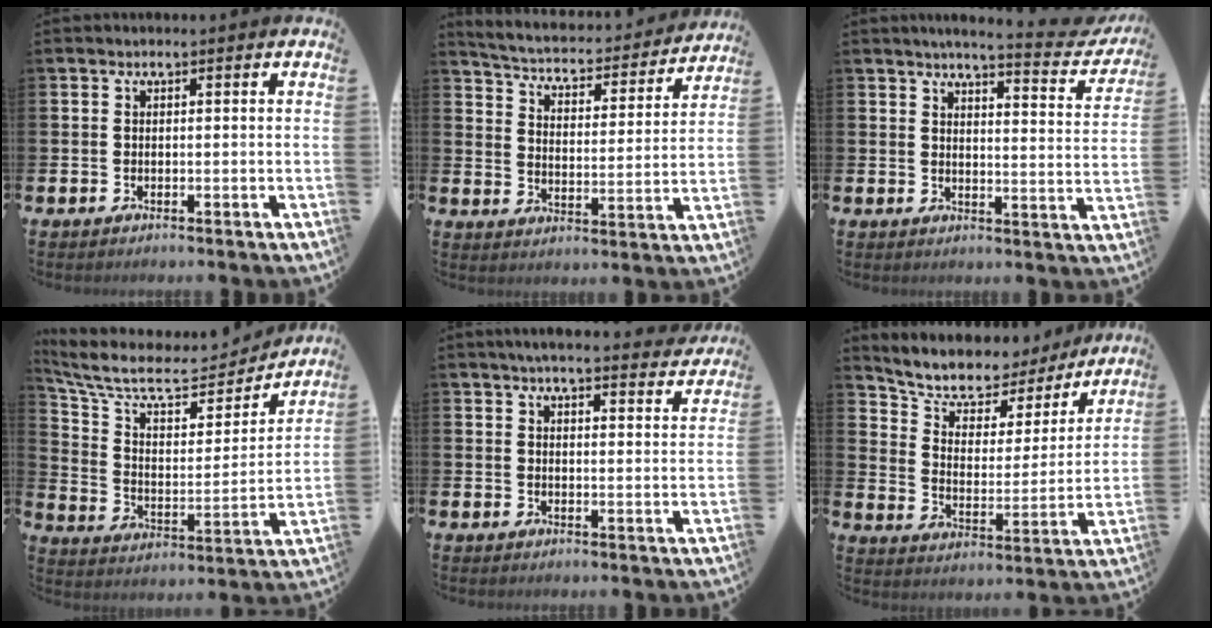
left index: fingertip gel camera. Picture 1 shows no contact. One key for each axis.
{"total": 4.6, "fx": 4.3, "fy": 1.1, "fz": 1.3, "tx": -0.051, "ty": -0.040, "tz": 0.064}
{"total": 4.6, "fx": 4.3, "fy": 0.0, "fz": 1.8, "tx": -0.028, "ty": -0.038, "tz": 0.064}
{"total": 8.7, "fx": 7.3, "fy": 3.4, "fz": 3.4, "tx": -0.096, "ty": -0.054, "tz": 0.120}
{"total": 4.8, "fx": 4.6, "fy": 0.1, "fz": 1.4, "tx": -0.024, "ty": -0.029, "tz": 0.079}
{"total": 7.9, "fx": 6.7, "fy": 3.6, "fz": 1.8, "tx": -0.070, "ty": -0.049, "tz": 0.116}